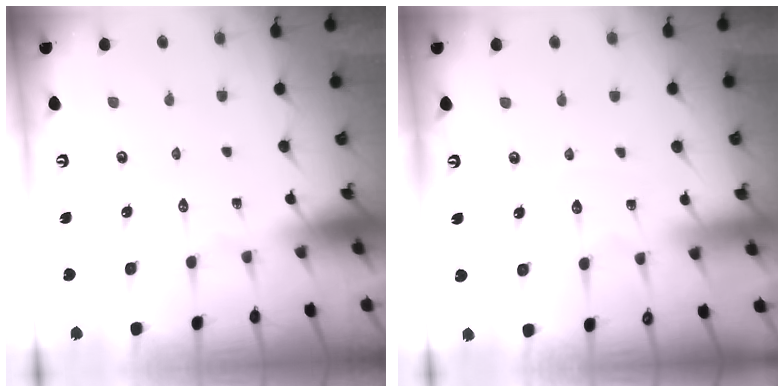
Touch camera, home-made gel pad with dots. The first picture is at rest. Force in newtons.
{"total": 3.9, "press": 3.9, "slide": 0.3}